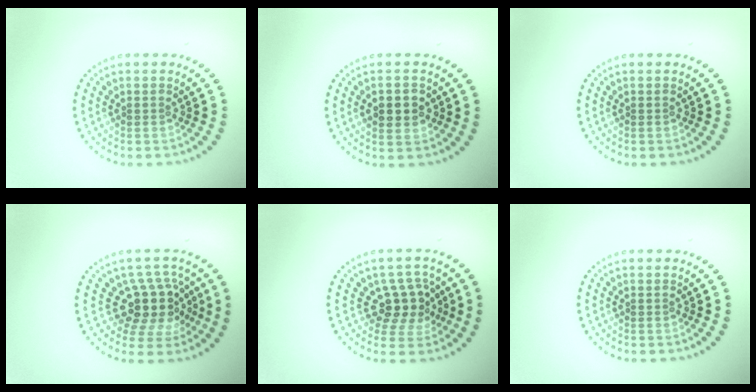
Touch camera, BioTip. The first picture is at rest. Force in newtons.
{"total": 2.6, "press": 2.6, "slide": 0.2}
{"total": 0.0}
{"total": 4.4, "press": 3.4, "slide": 2.7}
{"total": 3.5, "press": 3.0, "slide": 1.7}
{"total": 0.0}